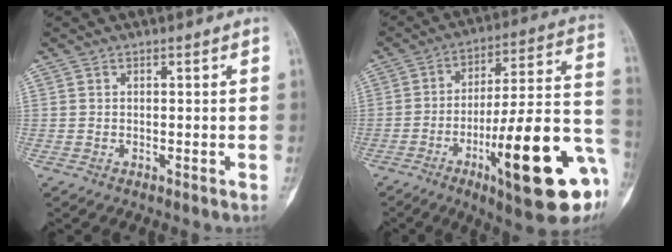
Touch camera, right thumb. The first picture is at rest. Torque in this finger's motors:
{"motor_torque": [3.18, 1.82, 1.46, -1.30, 0.57]}